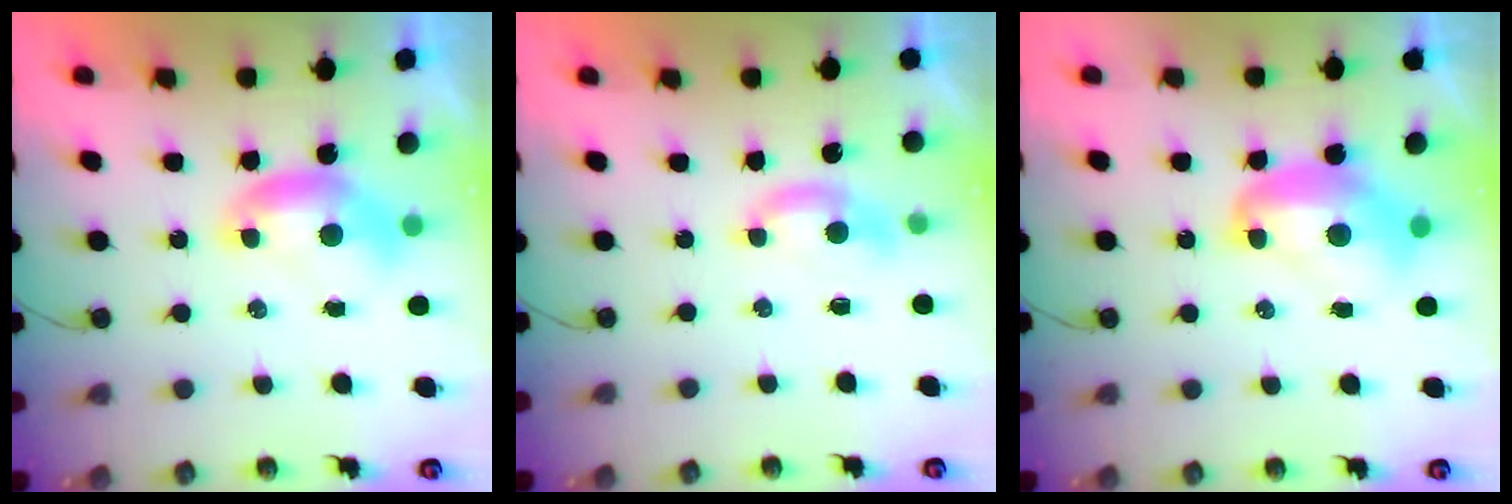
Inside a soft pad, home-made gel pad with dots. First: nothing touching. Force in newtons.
{"total": 1.7, "press": 1.6, "slide": 0.6}
{"total": 3.0, "press": 2.9, "slide": 0.5}